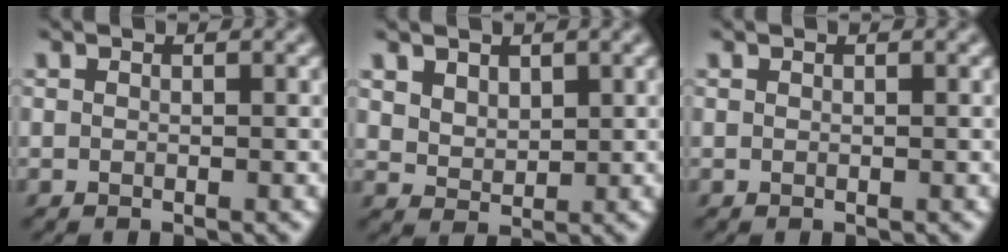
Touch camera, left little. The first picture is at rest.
{"total": 2.6, "force": [1.4, 1.8, 1.3], "torque": [-0.037, -0.005, 0.035]}
{"total": 0.0}